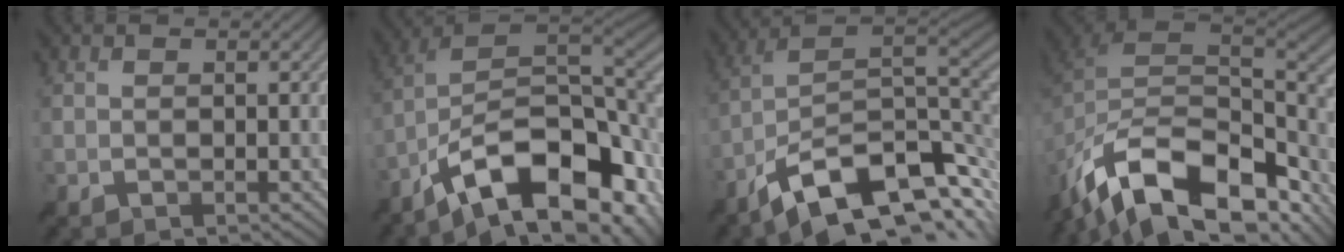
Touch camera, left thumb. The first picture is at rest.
{"total": 17.6, "force": [-7.1, 8.1, 13.9], "torque": [-0.237, -0.002, -0.113]}
{"total": 14.8, "force": [-6.5, 6.6, 11.5], "torque": [-0.215, 0.000, -0.111]}
{"total": 16.4, "force": [-9.4, 9.3, 9.6], "torque": [-0.229, -0.038, -0.146]}